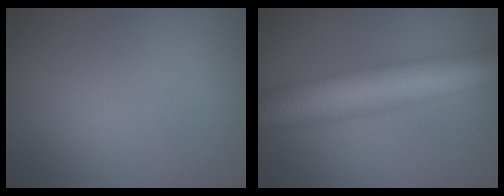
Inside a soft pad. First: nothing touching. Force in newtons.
{"total": 10.6, "press": 10.6, "slide": 0.1}